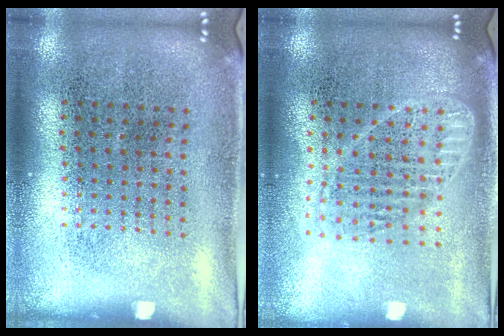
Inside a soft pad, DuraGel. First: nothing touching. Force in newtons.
{"total": 1.8, "press": 1.5, "slide": 0.9}